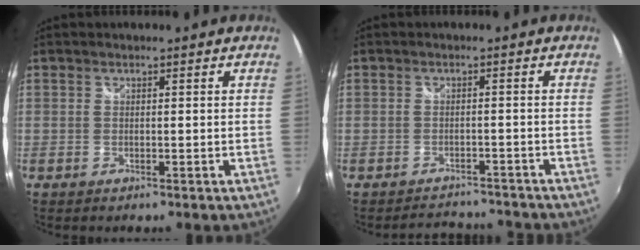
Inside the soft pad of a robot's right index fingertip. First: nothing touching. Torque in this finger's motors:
{"motor_torque": [-1.58, -0.17, -0.89, -0.20]}